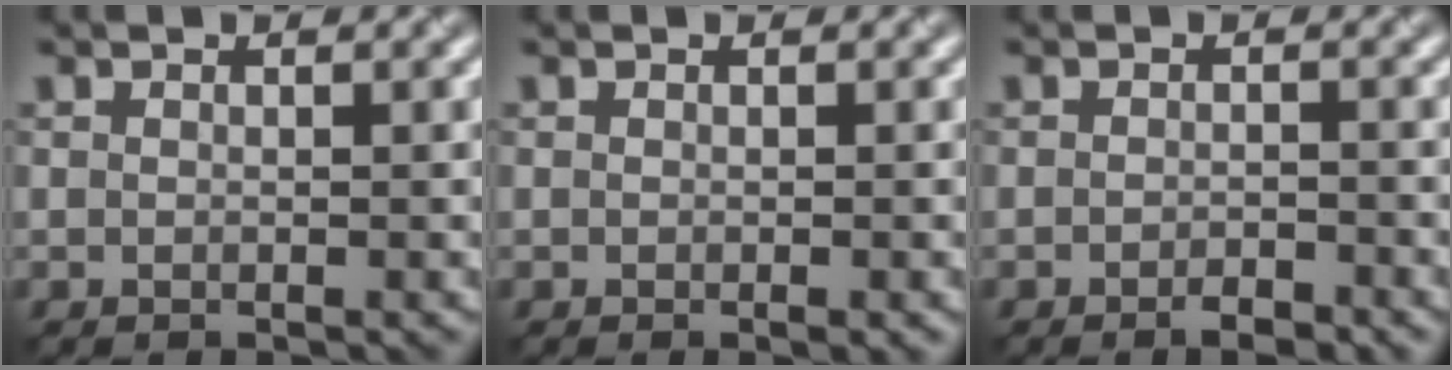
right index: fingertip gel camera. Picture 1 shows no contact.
{"total": 0.7, "force": [-0.3, 0.0, 0.6], "torque": [-0.008, -0.003, -0.004]}
{"total": 1.5, "force": [-1.1, 0.3, 1.0], "torque": [-0.014, -0.002, -0.018]}